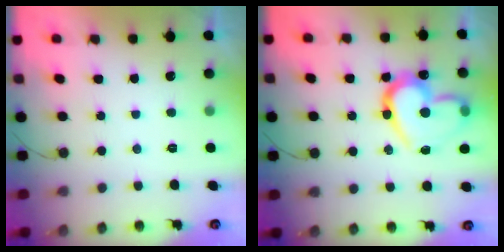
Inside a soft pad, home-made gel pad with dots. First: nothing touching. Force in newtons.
{"total": 19.1, "press": 18.9, "slide": 2.7}